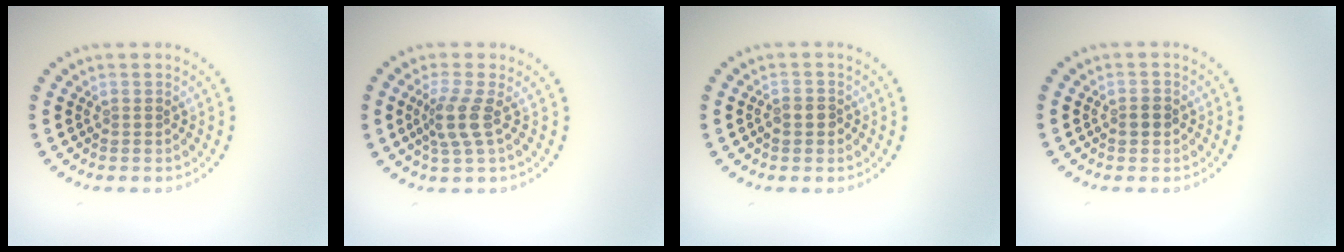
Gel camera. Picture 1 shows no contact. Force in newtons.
{"total": 2.8, "press": 2.1, "slide": 1.8}
{"total": 1.7, "press": 1.6, "slide": 0.5}
{"total": 1.3, "press": 1.2, "slide": 0.4}